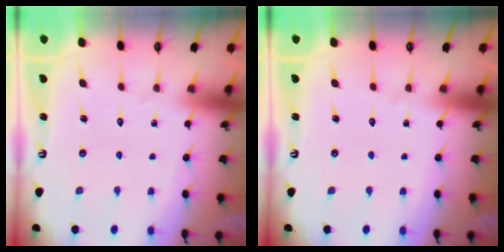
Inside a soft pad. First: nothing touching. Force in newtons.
{"total": 0.0}